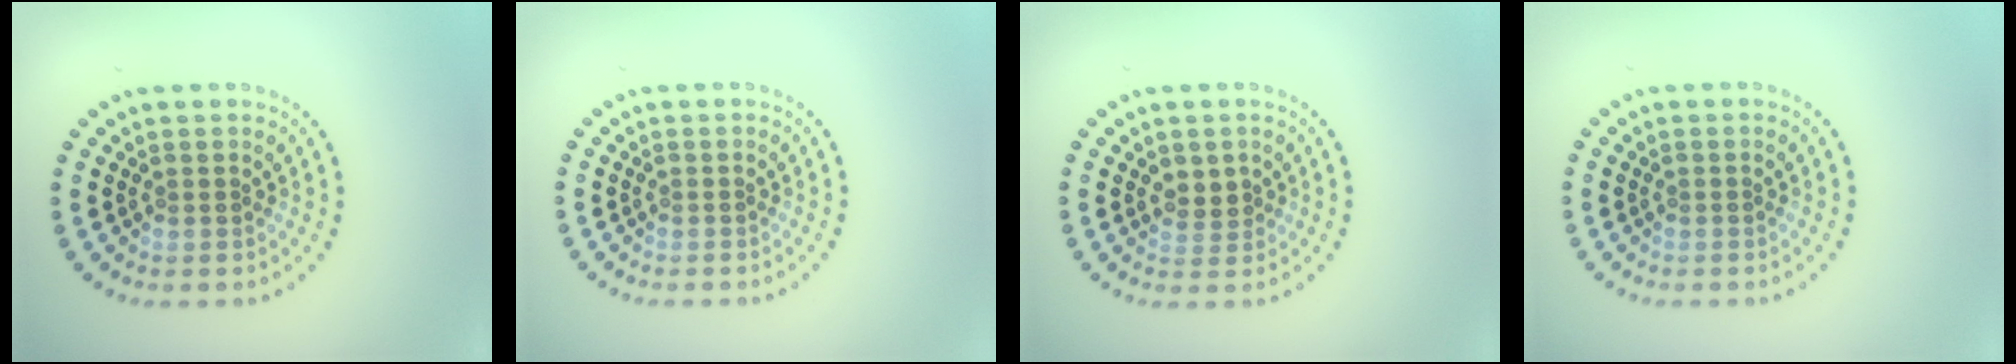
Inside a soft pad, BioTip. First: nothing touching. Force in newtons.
{"total": 0.0}
{"total": 1.8, "press": 1.7, "slide": 0.8}
{"total": 0.0}